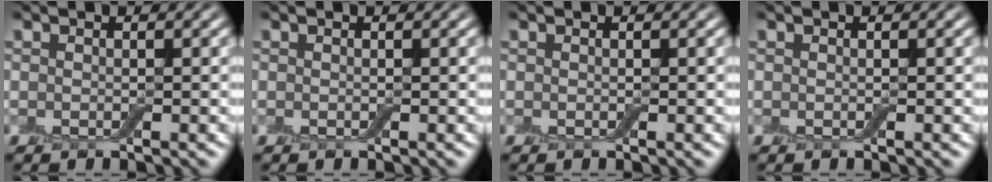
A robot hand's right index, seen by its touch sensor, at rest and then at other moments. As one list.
[{"total": 0.0}, {"total": 0.0}, {"total": 0.0}]